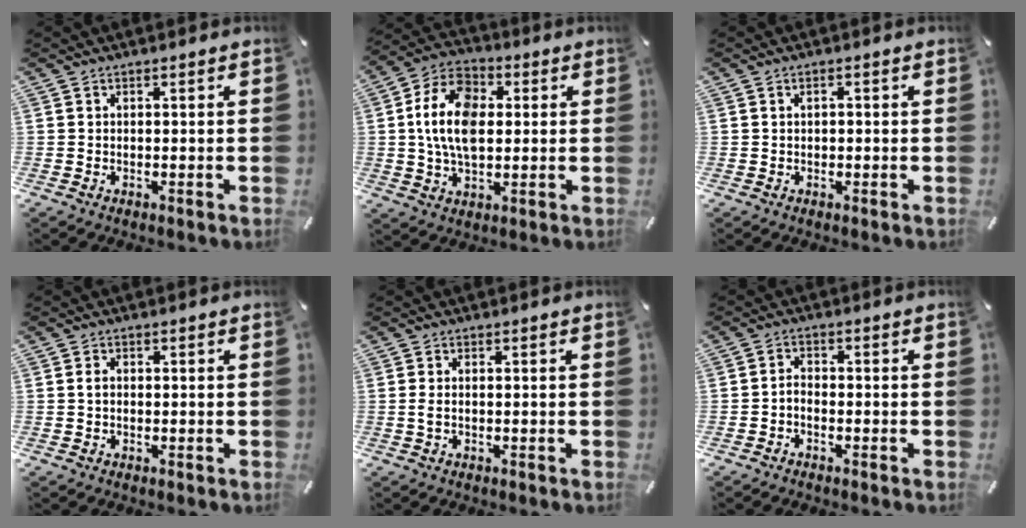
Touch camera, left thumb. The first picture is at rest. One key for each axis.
{"total": 13.8, "fx": 1.3, "fy": 9.5, "fz": 10.0, "tx": -0.212, "ty": 0.016, "tz": 0.024}
{"total": 1.2, "fx": 0.0, "fy": 0.8, "fz": 0.9, "tx": -0.018, "ty": 0.006, "tz": -0.002}
{"total": 1.3, "fx": 0.1, "fy": 0.8, "fz": 1.0, "tx": -0.020, "ty": 0.005, "tz": -0.001}
{"total": 1.6, "fx": -0.1, "fy": 0.5, "fz": 1.5, "tx": -0.028, "ty": 0.000, "tz": -0.002}
{"total": 2.1, "fx": -1.4, "fy": 1.0, "fz": 1.0, "tx": -0.019, "ty": 0.010, "tz": -0.029}